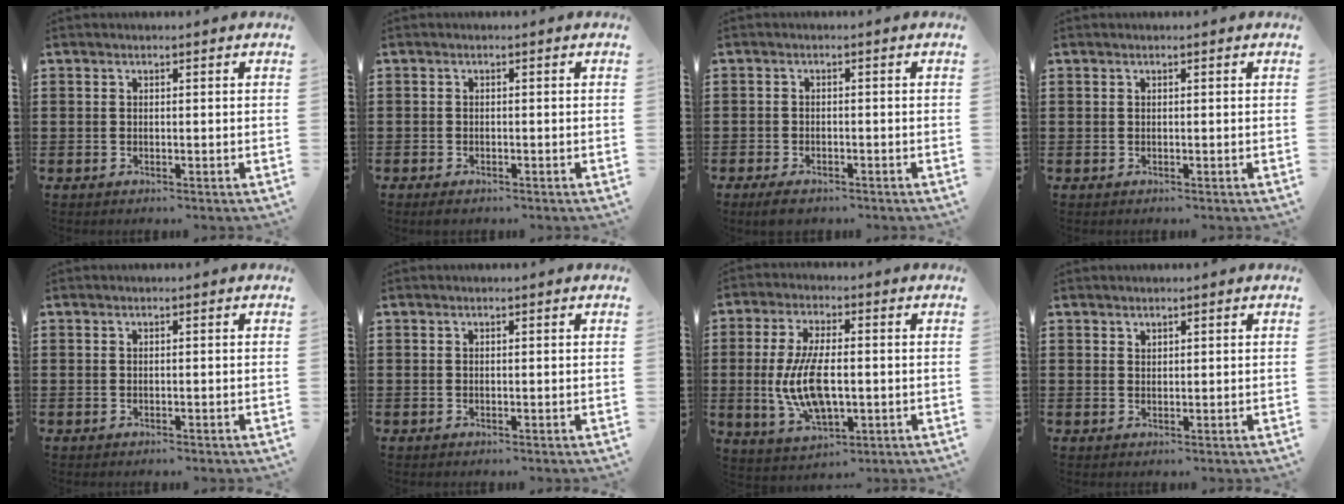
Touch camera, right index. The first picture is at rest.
{"total": 0.9, "force": [-0.9, 0.3, 0.2], "torque": [-0.005, -0.002, -0.017]}
{"total": 1.9, "force": [-1.7, 0.7, 0.6], "torque": [-0.021, 0.000, -0.036]}
{"total": 0.0}
{"total": 0.0}
{"total": 0.0}
{"total": 9.8, "force": [-1.0, 4.5, 8.6], "torque": [-0.198, -0.008, -0.023]}
{"total": 0.9, "force": [0.8, 0.4, -0.1], "torque": [0.000, 0.001, 0.015]}